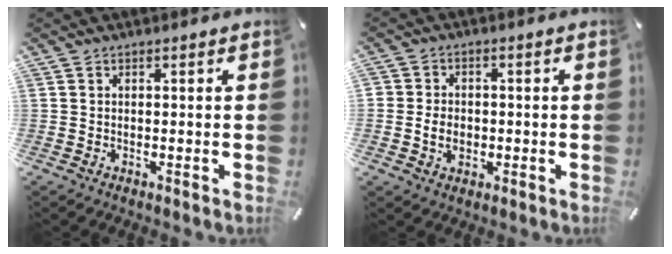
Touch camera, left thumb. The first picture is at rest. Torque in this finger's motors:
{"motor_torque": [-0.30, 0.23, 0.25, 0.33, 0.12]}